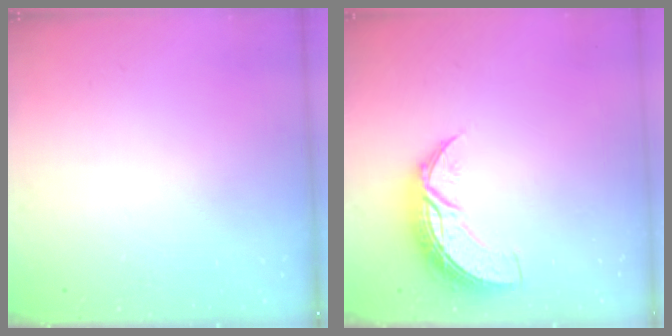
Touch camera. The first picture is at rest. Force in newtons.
{"total": 9.0, "press": 9.0, "slide": 0.6}